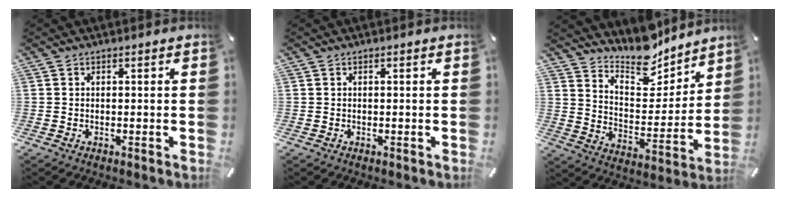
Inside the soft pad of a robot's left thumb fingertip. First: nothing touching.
{"total": 0.0}
{"total": 12.8, "force": [11.9, 4.2, 2.3], "torque": [-0.044, -0.116, 0.216]}